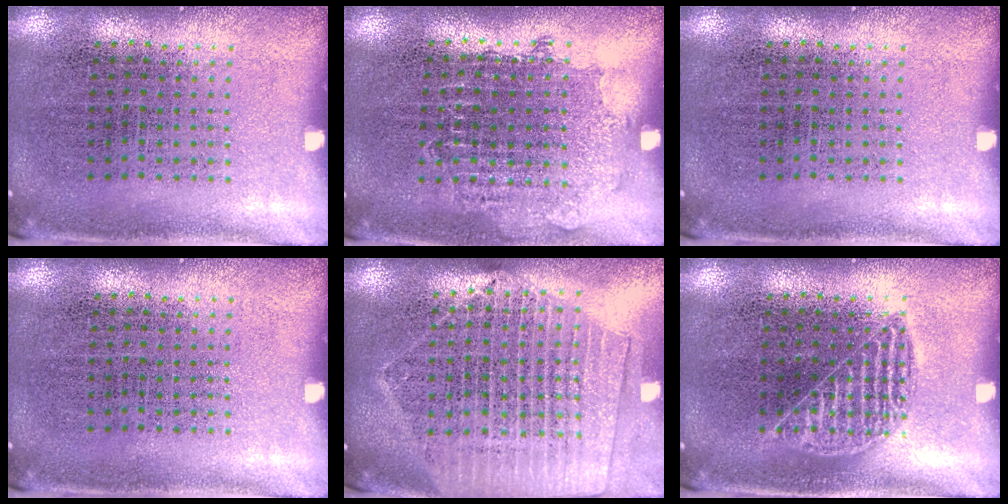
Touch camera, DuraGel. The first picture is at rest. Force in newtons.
{"total": 0.8, "press": 0.7, "slide": 0.2}
{"total": 0.0}
{"total": 0.0}
{"total": 2.0, "press": 1.8, "slide": 0.9}
{"total": 1.4, "press": 1.4, "slide": 0.2}